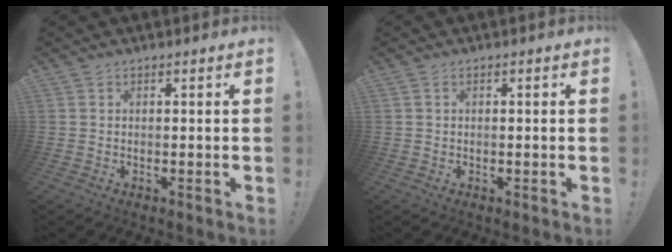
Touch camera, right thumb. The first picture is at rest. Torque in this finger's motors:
{"motor_torque": [-0.24, -0.01, 0.08, 0.22, 0.12]}